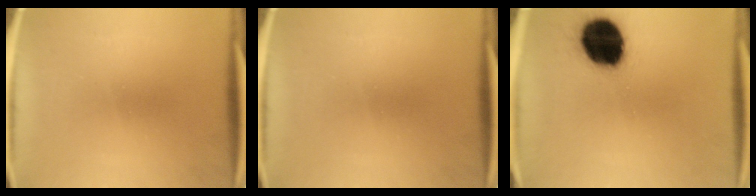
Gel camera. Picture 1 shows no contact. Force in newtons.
{"total": 0.0}
{"total": 19.6}